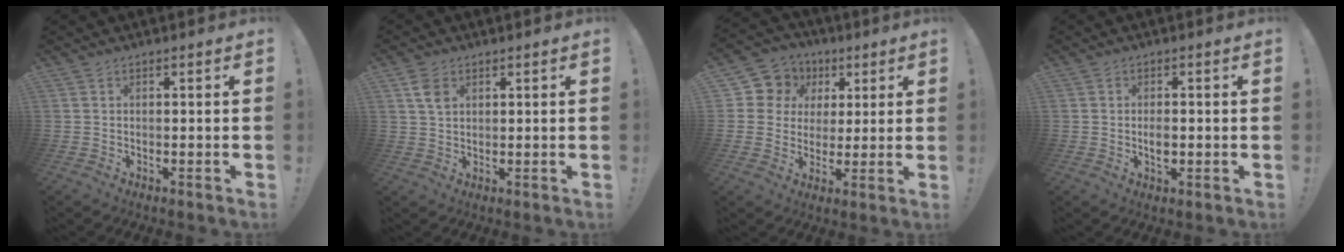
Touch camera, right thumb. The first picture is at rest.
{"total": 4.8, "force": [2.2, 3.1, 3.0], "torque": [-0.042, -0.005, 0.041]}
{"total": 9.4, "force": [3.1, 8.5, 2.5], "torque": [-0.034, -0.021, 0.065]}
{"total": 3.0, "force": [-0.5, 2.3, 1.9], "torque": [-0.011, -0.002, -0.012]}